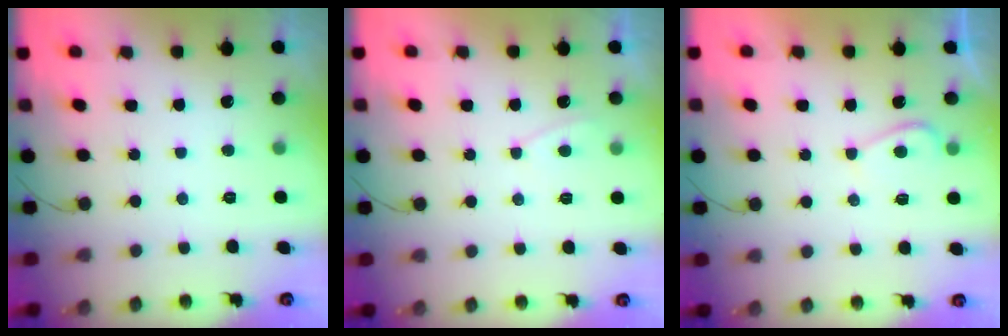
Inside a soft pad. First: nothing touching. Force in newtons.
{"total": 2.0, "press": 2.0, "slide": 0.3}
{"total": 4.0, "press": 3.9, "slide": 0.6}